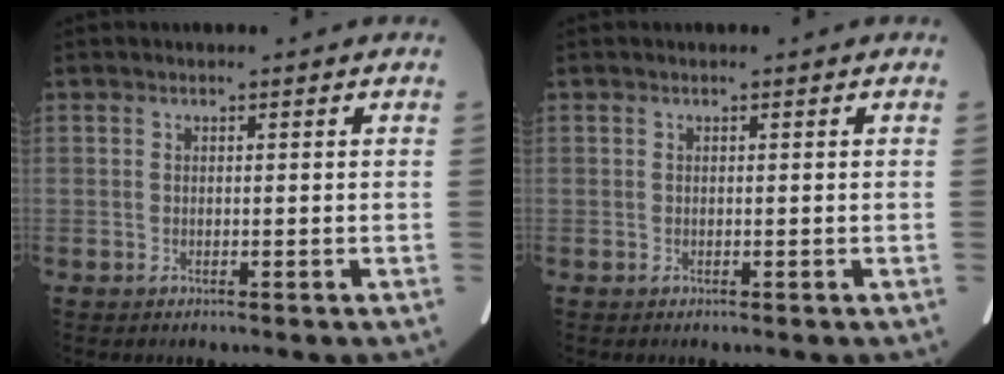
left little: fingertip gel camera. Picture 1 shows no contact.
{"total": 0.0}